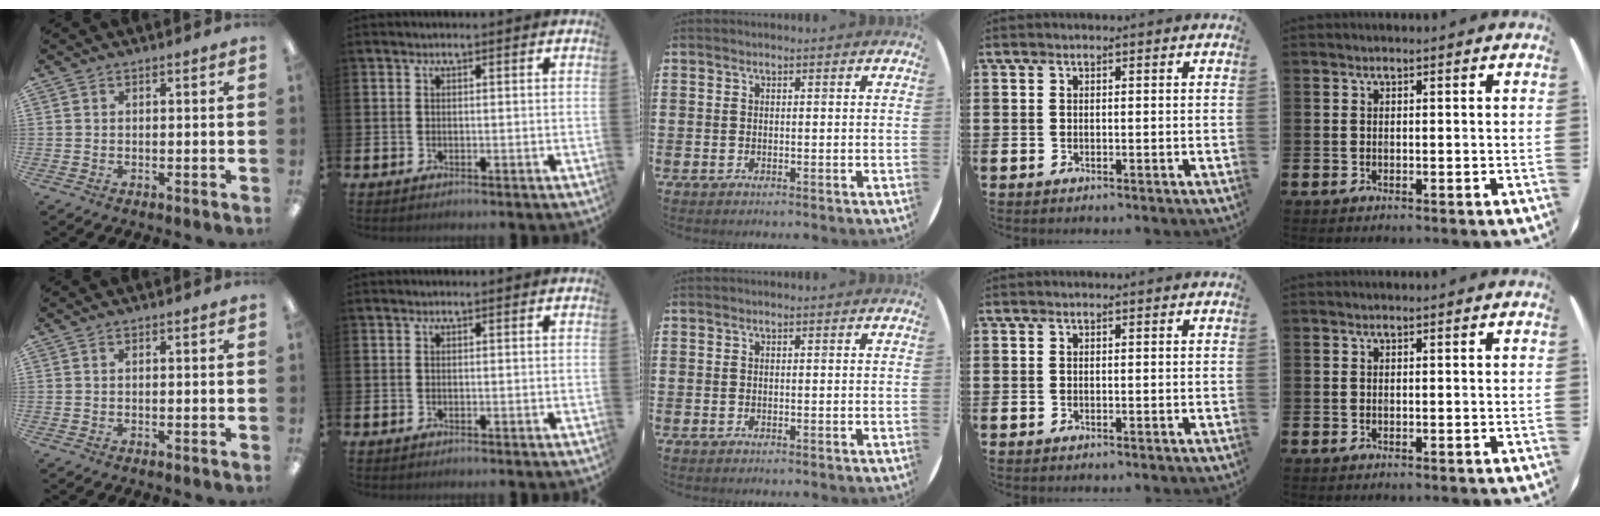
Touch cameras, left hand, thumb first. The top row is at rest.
{}